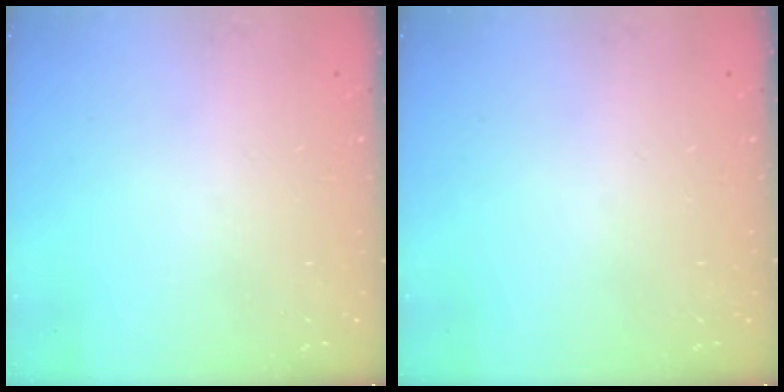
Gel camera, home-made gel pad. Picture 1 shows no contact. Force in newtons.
{"total": 0.0}